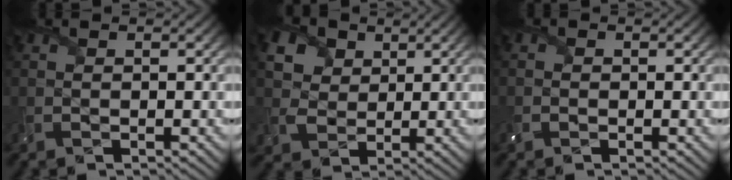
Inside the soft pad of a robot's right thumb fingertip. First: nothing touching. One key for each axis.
{"total": 7.5, "fx": 3.2, "fy": 6.0, "fz": 3.1, "tx": -0.128, "ty": 0.007, "tz": 0.062}
{"total": 1.2, "fx": -0.6, "fy": 1.0, "fz": 0.3, "tx": -0.007, "ty": -0.004, "tz": -0.013}